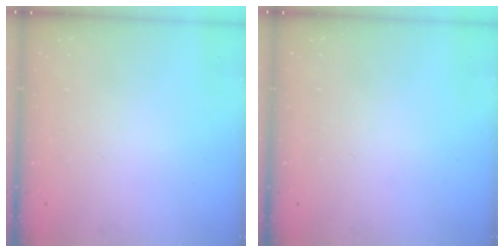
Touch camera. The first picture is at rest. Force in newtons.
{"total": 0.0}